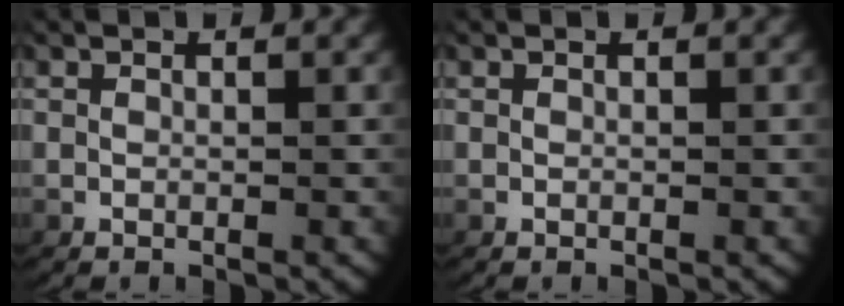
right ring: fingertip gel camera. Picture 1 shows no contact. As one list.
[{"total": 0.0}]